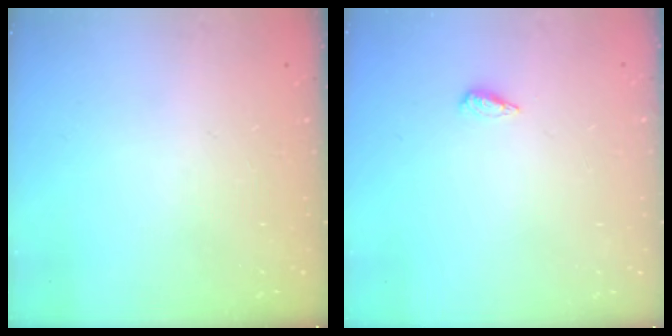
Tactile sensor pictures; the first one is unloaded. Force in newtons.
{"total": 2.2, "press": 2.2, "slide": 0.4}